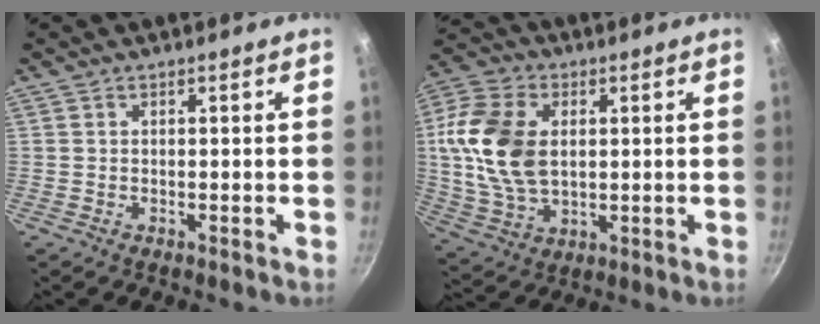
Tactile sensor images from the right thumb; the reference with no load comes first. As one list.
[{"total": 16.8, "force": [1.9, 11.2, 12.4], "torque": [-0.230, 0.001, 0.036]}]